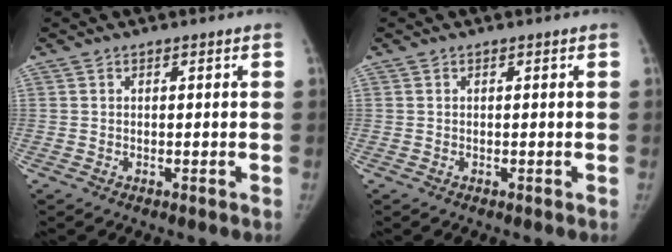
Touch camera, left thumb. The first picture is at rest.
{"total": 0.0}